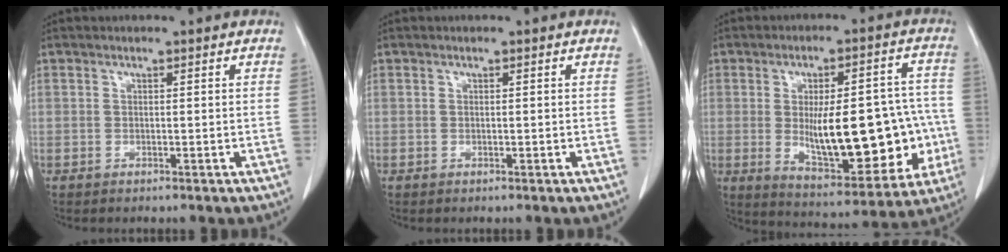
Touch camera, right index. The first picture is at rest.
{"total": 0.0}
{"total": 19.8, "force": [-2.5, 7.1, 18.3], "torque": [-0.241, 0.019, -0.012]}